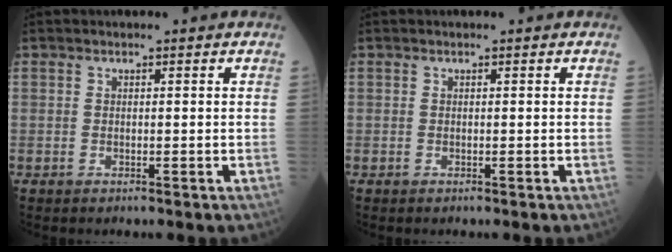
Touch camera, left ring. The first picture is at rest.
{"total": 0.0}